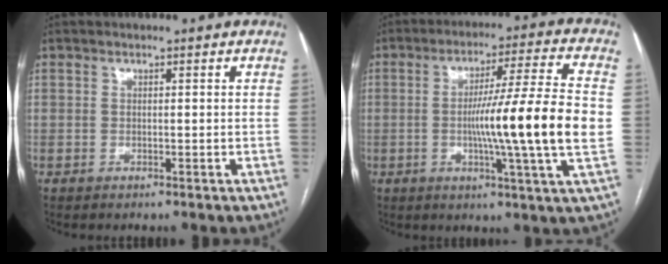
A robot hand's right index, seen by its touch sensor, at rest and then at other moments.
{"total": 16.0, "force": [-1.5, -1.5, 15.8], "torque": [-0.255, -0.008, -0.034]}